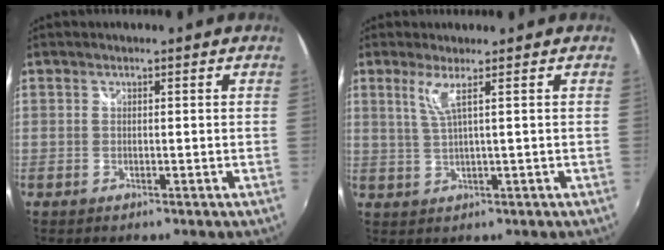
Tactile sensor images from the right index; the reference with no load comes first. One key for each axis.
{"total": 3.2, "fx": 1.4, "fy": -0.7, "fz": 2.8, "tx": -0.053, "ty": -0.006, "tz": 0.033}